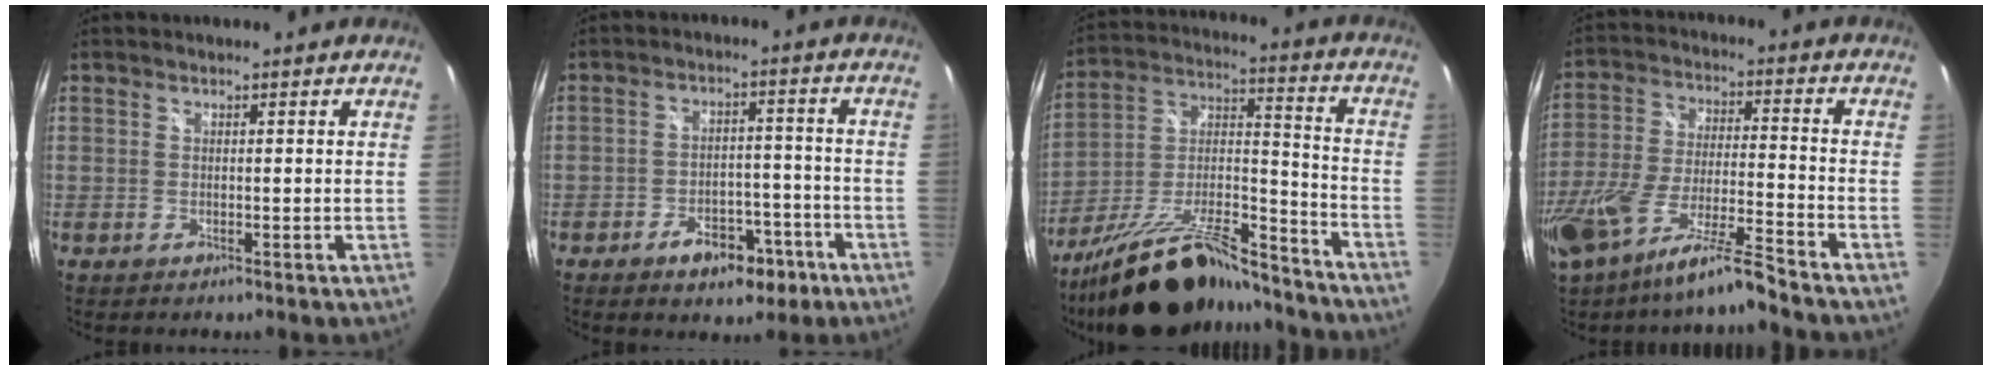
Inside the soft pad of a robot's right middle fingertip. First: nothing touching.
{"total": 8.5, "force": [-5.2, 4.7, 4.8], "torque": [-0.088, 0.013, -0.063]}
{"total": 21.2, "force": [-17.5, 4.8, 10.9], "torque": [-0.197, -0.001, -0.290]}
{"total": 13.3, "force": [-10.5, 0.4, 8.2], "torque": [-0.172, -0.024, -0.187]}